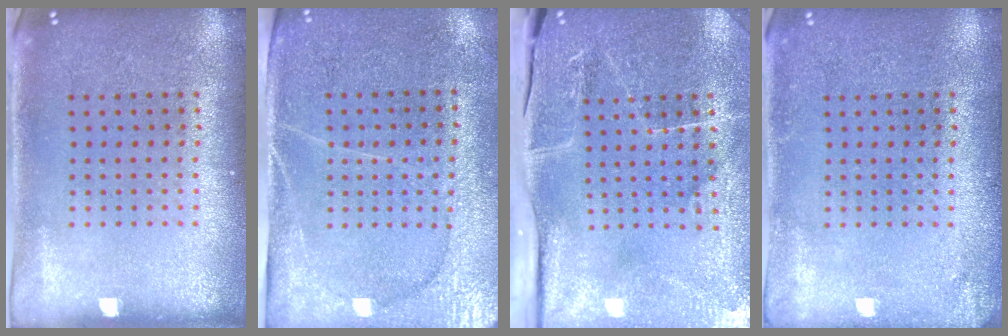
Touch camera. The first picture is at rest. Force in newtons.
{"total": 3.0, "press": 2.8, "slide": 1.1}
{"total": 4.1, "press": 3.8, "slide": 1.4}
{"total": 1.2, "press": 1.2, "slide": 0.0}